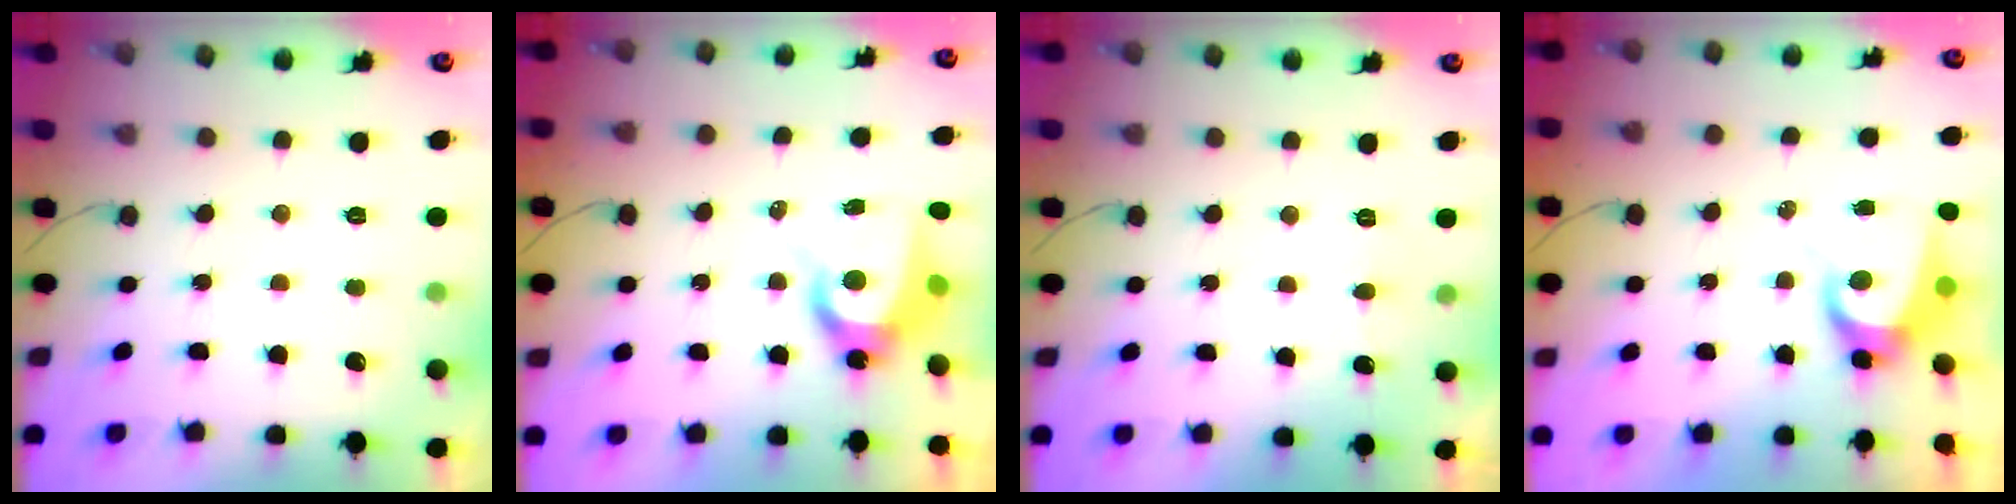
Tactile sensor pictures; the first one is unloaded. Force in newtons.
{"total": 8.2, "press": 8.2, "slide": 0.6}
{"total": 4.9, "press": 4.9, "slide": 0.5}
{"total": 6.4, "press": 6.4, "slide": 0.3}